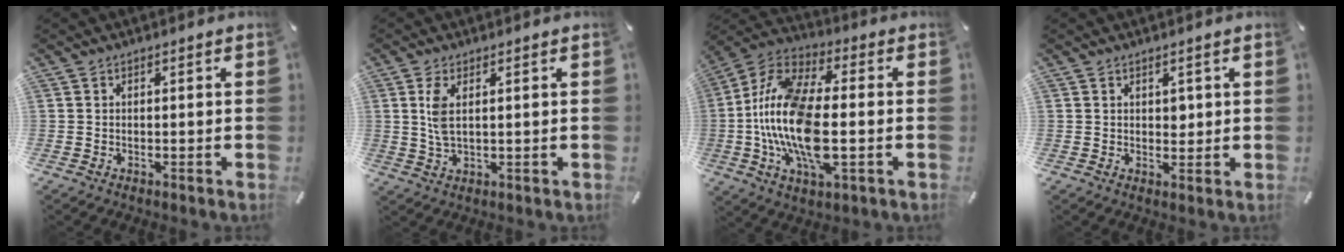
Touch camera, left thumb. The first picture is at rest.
{"total": 4.8, "force": [1.1, 1.8, 4.3], "torque": [-0.104, -0.001, 0.014]}
{"total": 19.5, "force": [-2.6, 9.1, 17.0], "torque": [-0.363, -0.006, -0.047]}
{"total": 1.7, "force": [0.8, 1.2, 0.7], "torque": [0.000, -0.003, 0.010]}